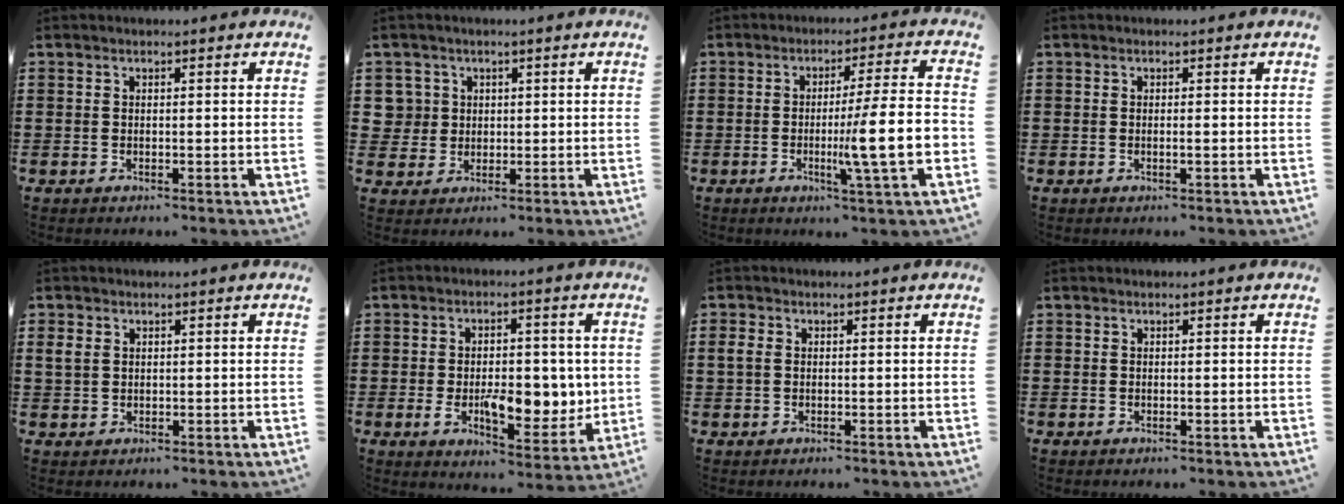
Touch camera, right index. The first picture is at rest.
{"total": 3.7, "force": [0.8, 3.6, 0.3], "torque": [-0.025, 0.013, 0.015]}
{"total": 11.1, "force": [-2.2, 0.0, 10.9], "torque": [-0.166, -0.020, -0.047]}
{"total": 0.6, "force": [-0.1, 0.0, 0.6], "torque": [-0.009, -0.004, -0.001]}
{"total": 2.4, "force": [0.8, 1.8, 1.4], "torque": [-0.040, 0.004, 0.012]}
{"total": 10.0, "force": [-1.0, 5.6, 8.2], "torque": [-0.133, 0.001, -0.014]}
{"total": 1.8, "force": [0.2, 1.4, 1.1], "torque": [-0.033, 0.004, 0.000]}
{"total": 0.0}